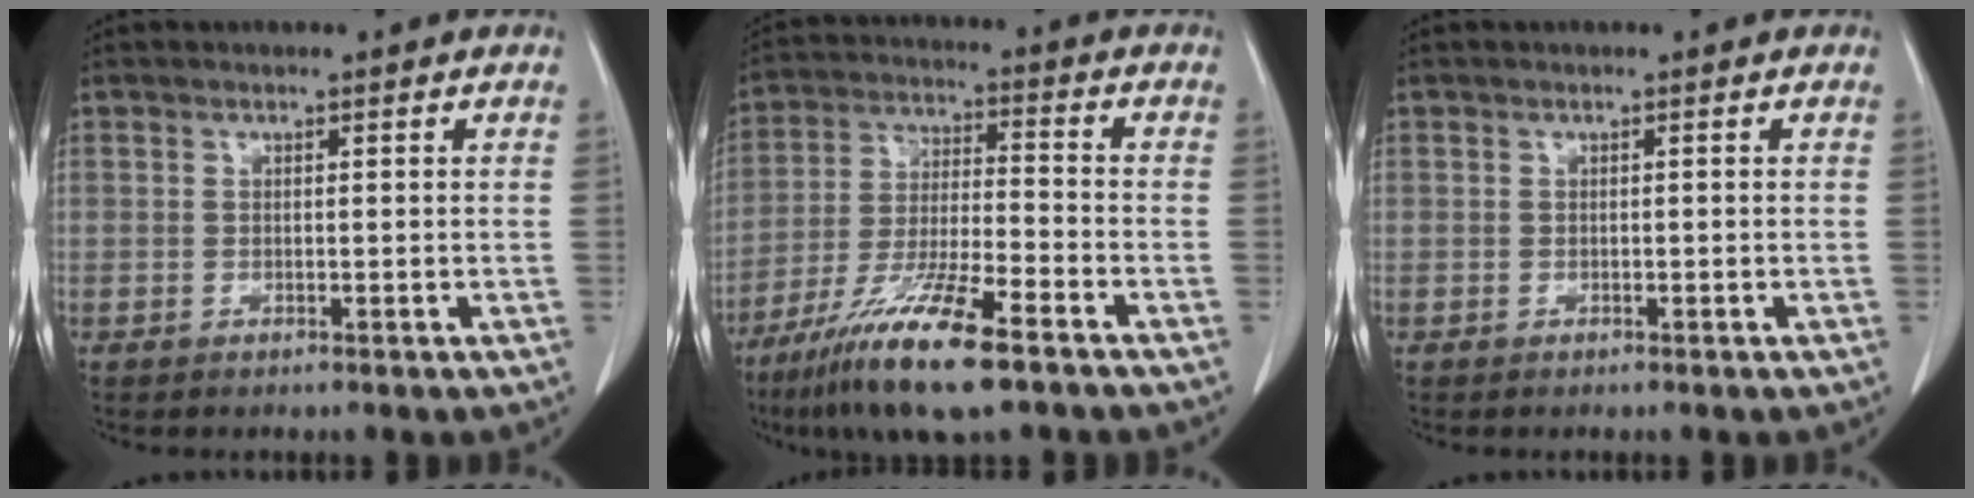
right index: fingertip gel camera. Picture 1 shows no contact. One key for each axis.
{"total": 14.3, "fx": -9.0, "fy": 1.6, "fz": 10.9, "tx": -0.216, "ty": -0.034, "tz": -0.164}
{"total": 0.0}